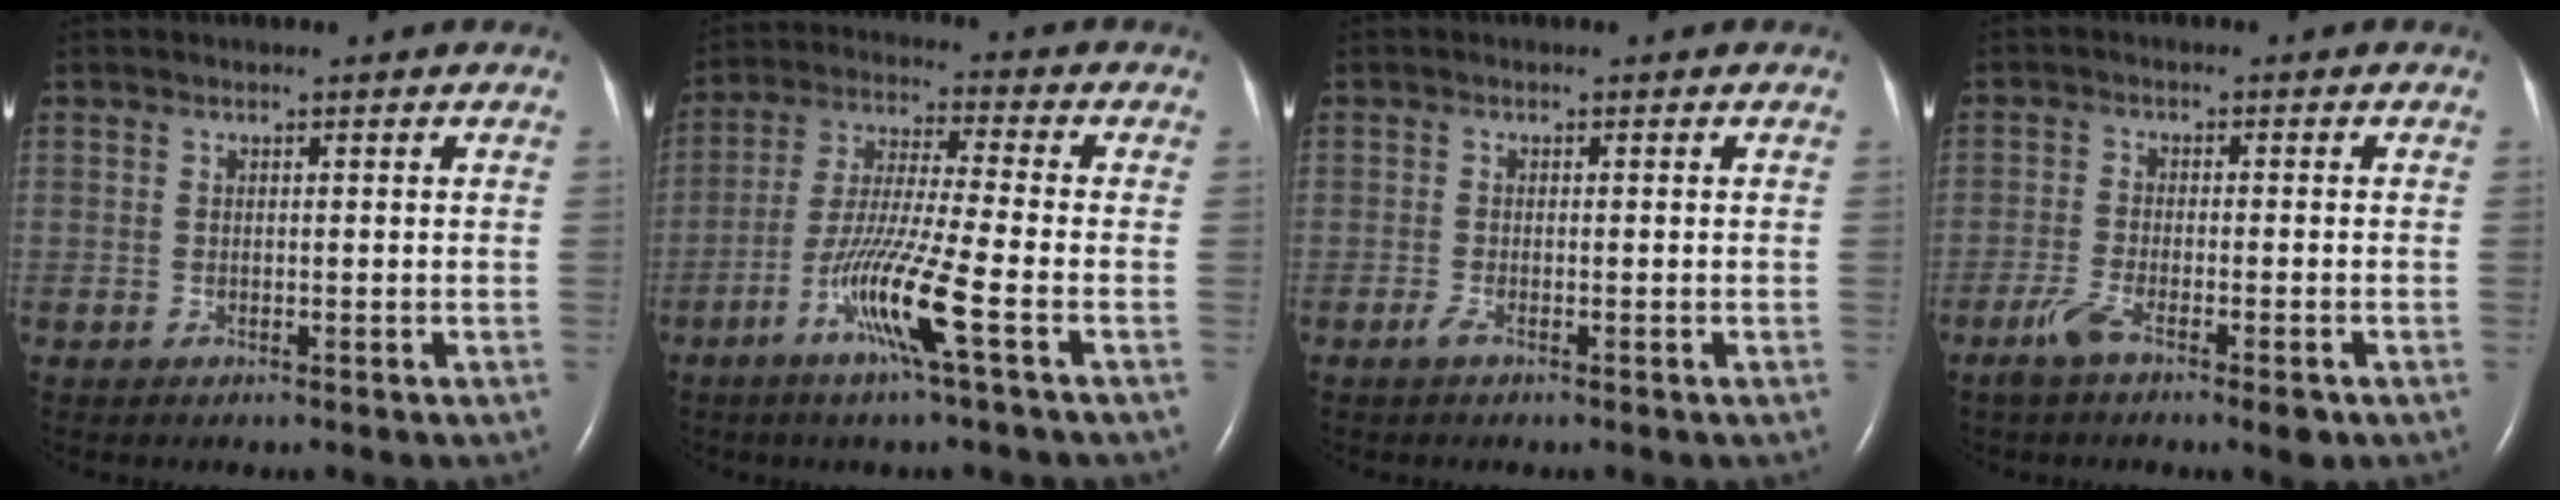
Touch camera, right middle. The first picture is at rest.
{"total": 10.5, "force": [-4.6, -1.0, 9.4], "torque": [-0.186, -0.014, -0.092]}
{"total": 0.9, "force": [-0.6, 0.1, 0.6], "torque": [-0.020, -0.003, -0.013]}
{"total": 5.5, "force": [-3.4, 1.0, 4.1], "torque": [-0.083, -0.010, -0.059]}